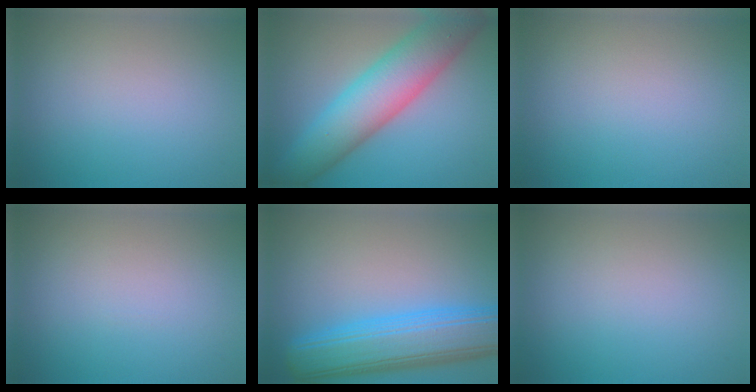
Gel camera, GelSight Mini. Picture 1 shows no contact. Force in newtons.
{"total": 9.3, "press": 9.3, "slide": 0.3}
{"total": 0.0}
{"total": 0.0}
{"total": 8.9, "press": 8.9, "slide": 0.1}
{"total": 0.0}